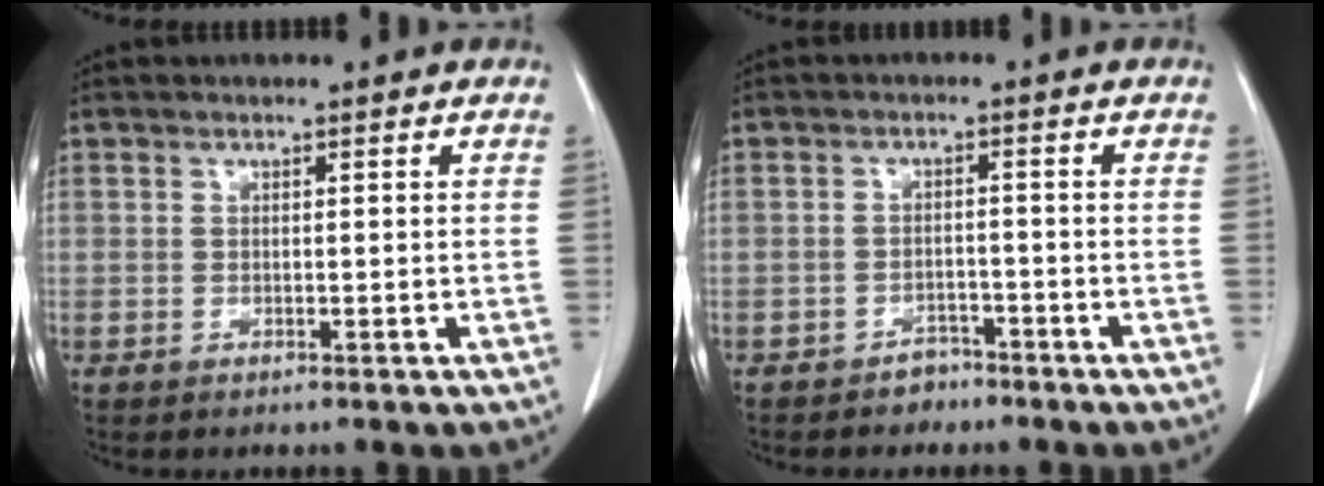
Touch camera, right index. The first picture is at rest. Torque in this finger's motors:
{"motor_torque": [0.13, -0.13, 0.03, -0.01]}